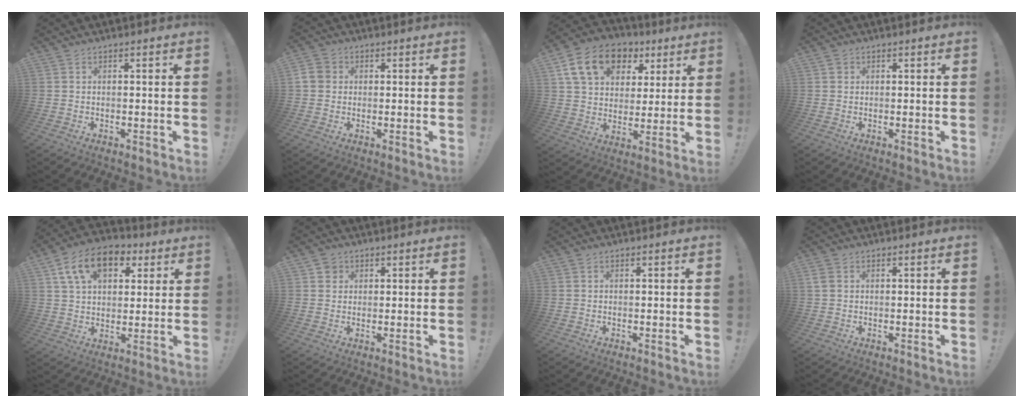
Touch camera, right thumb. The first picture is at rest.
{"total": 4.7, "force": [0.6, 4.2, 2.2], "torque": [-0.046, 0.011, 0.013]}
{"total": 17.1, "force": [7.9, 12.0, 9.1], "torque": [-0.144, -0.023, 0.148]}
{"total": 0.8, "force": [0.5, 0.6, 0.1], "torque": [0.004, -0.002, 0.008]}
{"total": 14.9, "force": [6.7, 9.9, 8.8], "torque": [-0.152, -0.015, 0.129]}
{"total": 2.7, "force": [1.3, 2.2, 0.6], "torque": [-0.004, -0.004, 0.023]}
{"total": 0.0}
{"total": 2.3, "force": [0.9, 1.7, 1.4], "torque": [-0.022, 0.002, 0.017]}